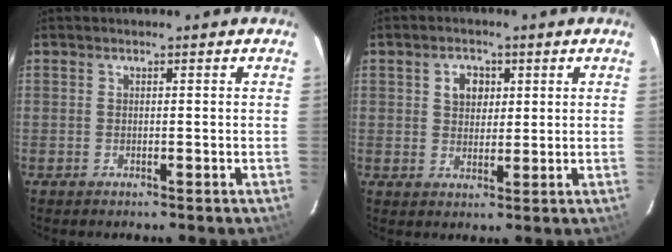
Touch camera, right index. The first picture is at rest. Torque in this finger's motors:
{"motor_torque": [0.05, 0.10, 0.08, 0.05]}